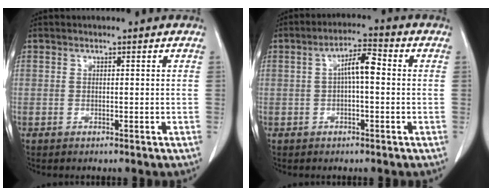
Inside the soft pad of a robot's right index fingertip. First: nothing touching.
{"total": 5.0, "force": [0.3, 1.2, 4.9], "torque": [-0.084, 0.019, 0.002]}